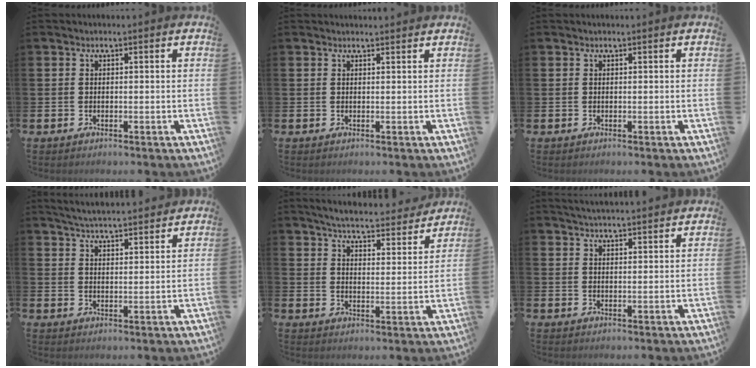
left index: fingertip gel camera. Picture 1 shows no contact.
{"total": 0.5, "force": [0.5, -0.1, 0.1], "torque": [0.009, -0.003, 0.008]}
{"total": 0.0}
{"total": 5.0, "force": [5.0, 0.0, 0.4], "torque": [-0.027, -0.029, 0.090]}
{"total": 5.6, "force": [5.4, 0.5, 1.4], "torque": [-0.042, -0.041, 0.091]}
{"total": 3.3, "force": [3.3, -0.3, 0.1], "torque": [-0.006, -0.021, 0.059]}